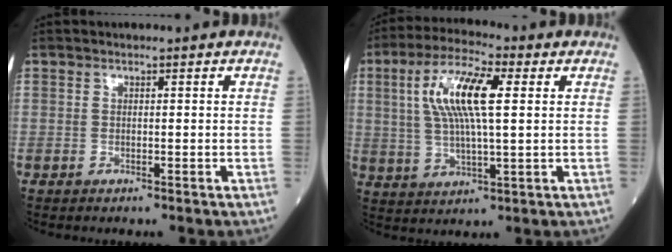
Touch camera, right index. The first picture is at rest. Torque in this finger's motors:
{"motor_torque": [1.60, 0.54, 0.65, 0.21]}